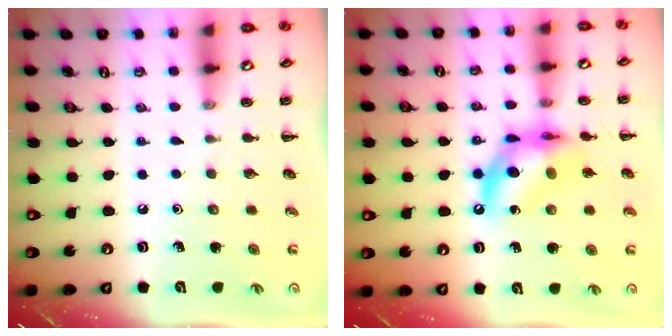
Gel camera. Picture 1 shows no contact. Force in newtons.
{"total": 12.8, "press": 12.4, "slide": 3.4}